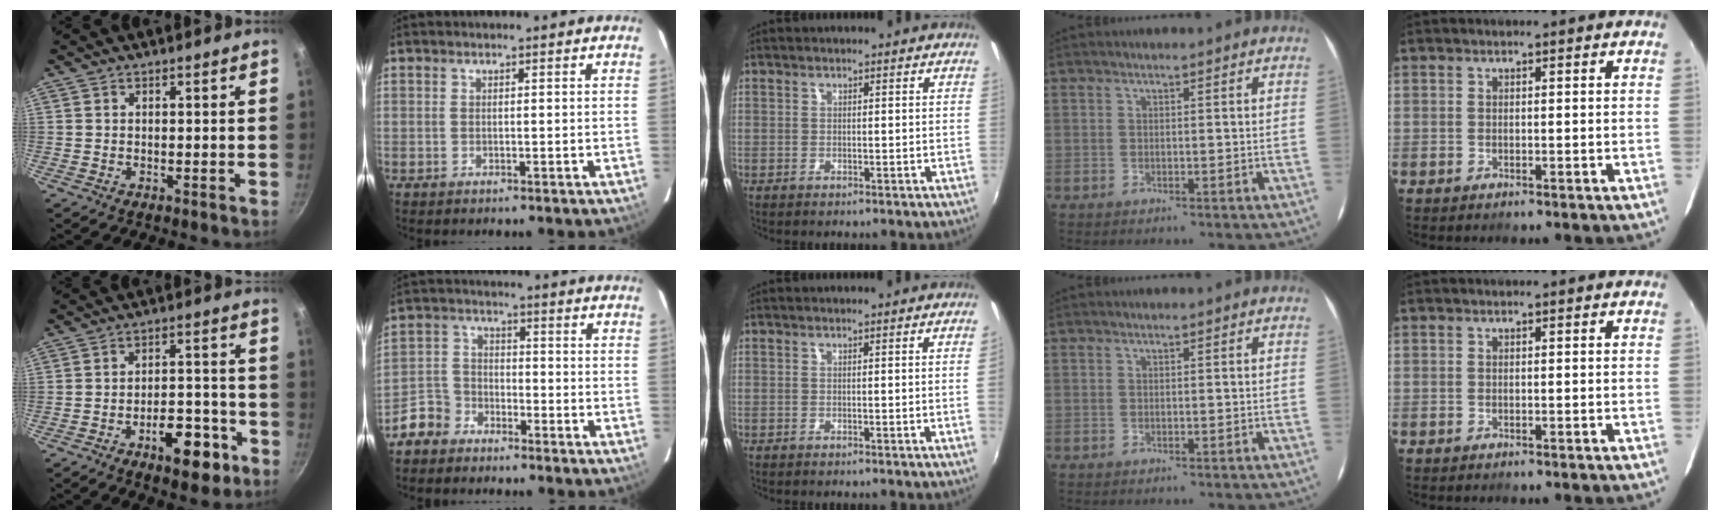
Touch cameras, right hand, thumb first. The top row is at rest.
{"thumb": {"total": 10.8, "force": [-5.5, 5.1, 7.8], "torque": [-0.080, 0.039, -0.070]}, "index": {"total": 6.4, "force": [-4.7, 4.3, 0.8], "torque": [-0.028, 0.021, -0.095]}, "middle": {"total": 0.8, "force": [-0.1, -0.5, 0.7], "torque": [-0.003, -0.005, -0.002]}}